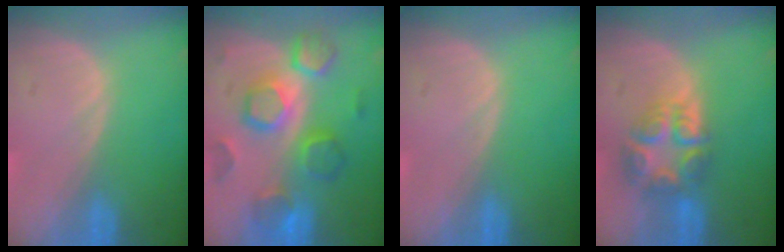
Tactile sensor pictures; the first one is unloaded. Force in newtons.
{"total": 9.3, "press": 9.3, "slide": 0.4}
{"total": 0.0}
{"total": 7.6, "press": 6.6, "slide": 3.9}